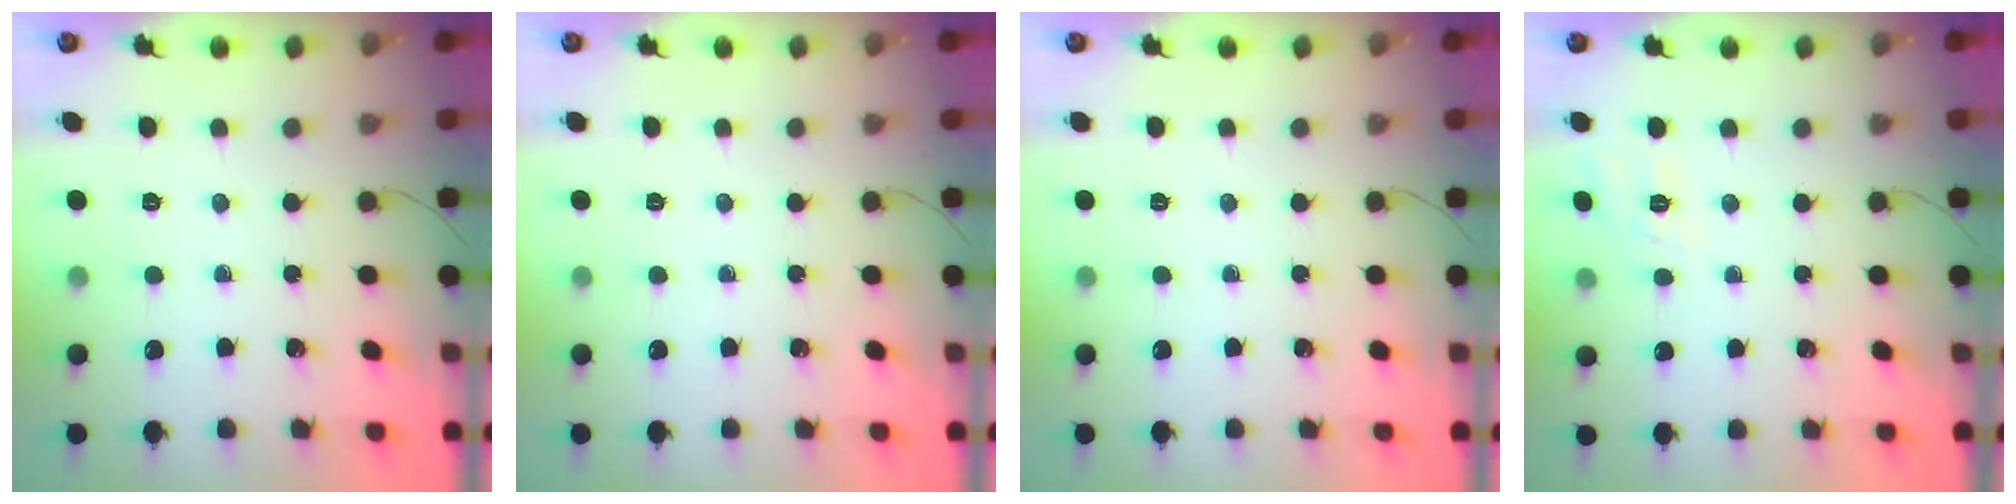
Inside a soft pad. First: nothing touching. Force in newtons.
{"total": 0.0}
{"total": 0.0}
{"total": 2.2, "press": 0.7, "slide": 2.1}